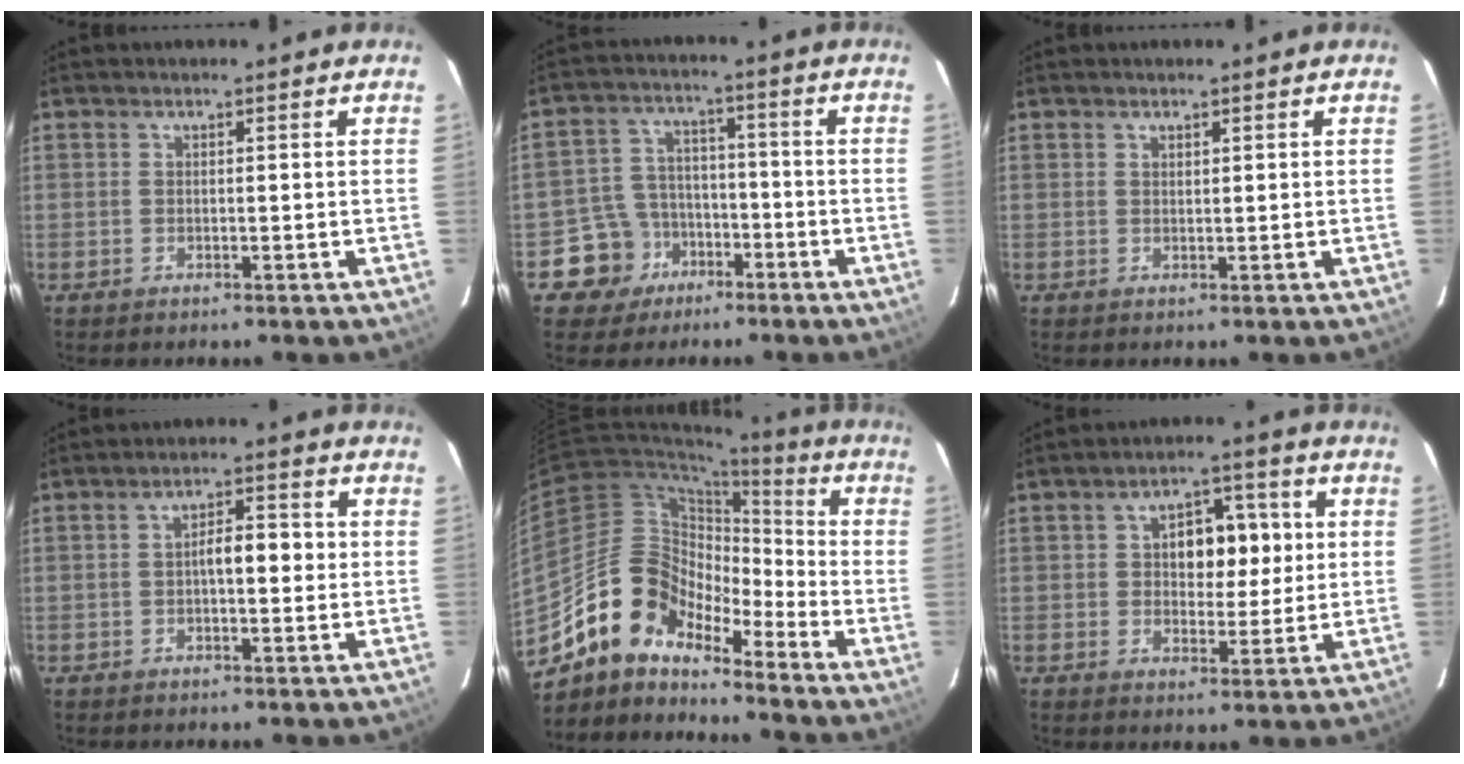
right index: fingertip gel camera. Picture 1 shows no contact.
{"total": 8.4, "force": [-4.8, 6.9, 0.9], "torque": [-0.044, 0.032, -0.071]}
{"total": 0.6, "force": [0.5, 0.2, 0.2], "torque": [-0.005, 0.001, 0.010]}
{"total": 4.7, "force": [-0.2, 1.9, 4.3], "torque": [-0.071, 0.012, -0.002]}
{"total": 12.4, "force": [-10.2, 5.9, 4.1], "torque": [-0.068, 0.033, -0.201]}
{"total": 8.9, "force": [1.5, 5.8, 6.5], "torque": [-0.110, 0.021, 0.028]}